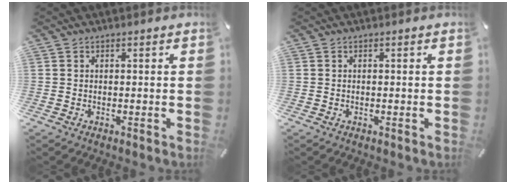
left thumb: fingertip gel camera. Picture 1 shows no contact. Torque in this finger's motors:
{"motor_torque": [-0.04, 0.03, -0.02, 0.02, 0.00]}